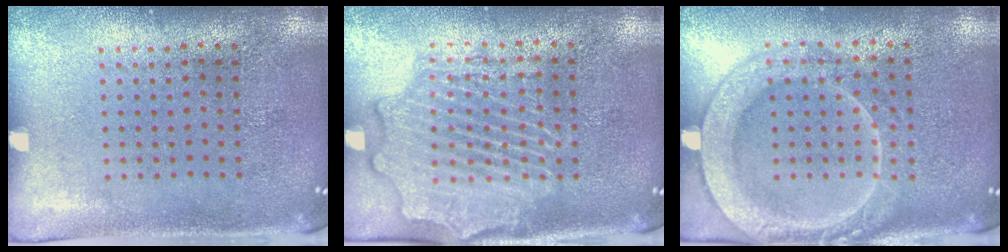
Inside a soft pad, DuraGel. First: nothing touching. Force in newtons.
{"total": 2.3, "press": 2.3, "slide": 0.3}
{"total": 2.0, "press": 1.9, "slide": 0.3}